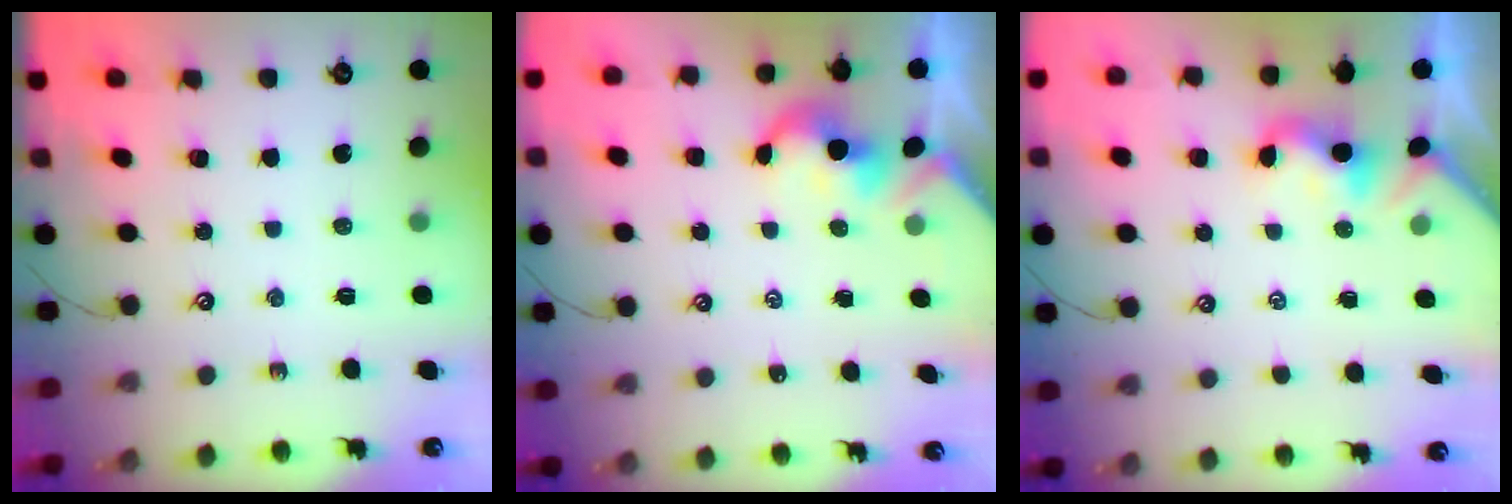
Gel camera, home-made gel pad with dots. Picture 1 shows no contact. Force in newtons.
{"total": 2.1, "press": 2.1, "slide": 0.2}
{"total": 2.0, "press": 2.0, "slide": 0.5}